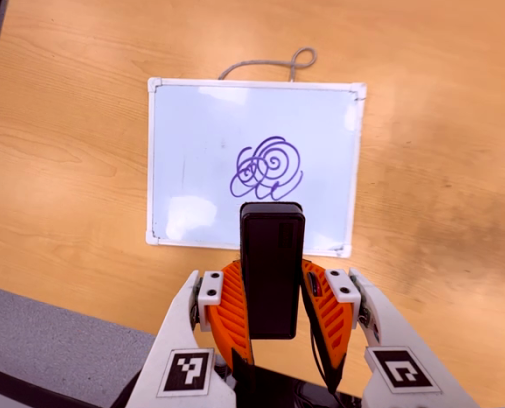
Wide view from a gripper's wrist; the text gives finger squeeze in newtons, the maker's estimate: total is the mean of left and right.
{"total": 4.7, "left": 3.2, "right": 6.2}